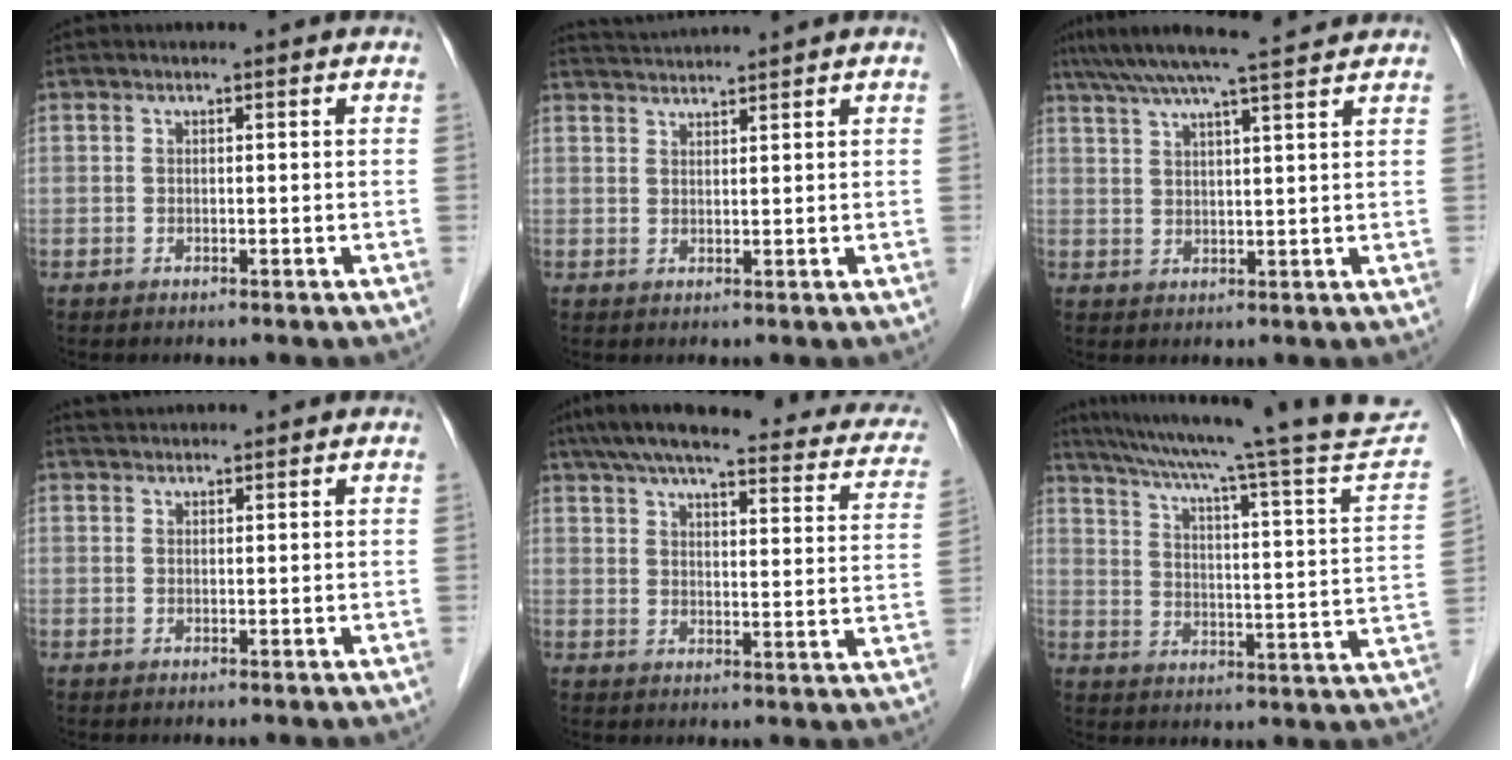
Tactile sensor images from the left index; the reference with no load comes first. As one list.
[{"total": 3.7, "force": [3.4, -1.2, 0.4], "torque": [-0.007, 0.014, 0.069]}, {"total": 12.5, "force": [10.8, -0.3, 6.3], "torque": [-0.111, 0.033, 0.156]}, {"total": 2.8, "force": [2.7, 0.4, 0.4], "torque": [-0.008, 0.029, 0.049]}, {"total": 27.6, "force": [22.4, 6.0, 15.0], "torque": [-0.217, 0.020, 0.266]}, {"total": 27.4, "force": [23.7, -1.4, 13.8], "torque": [-0.220, -0.051, 0.311]}]